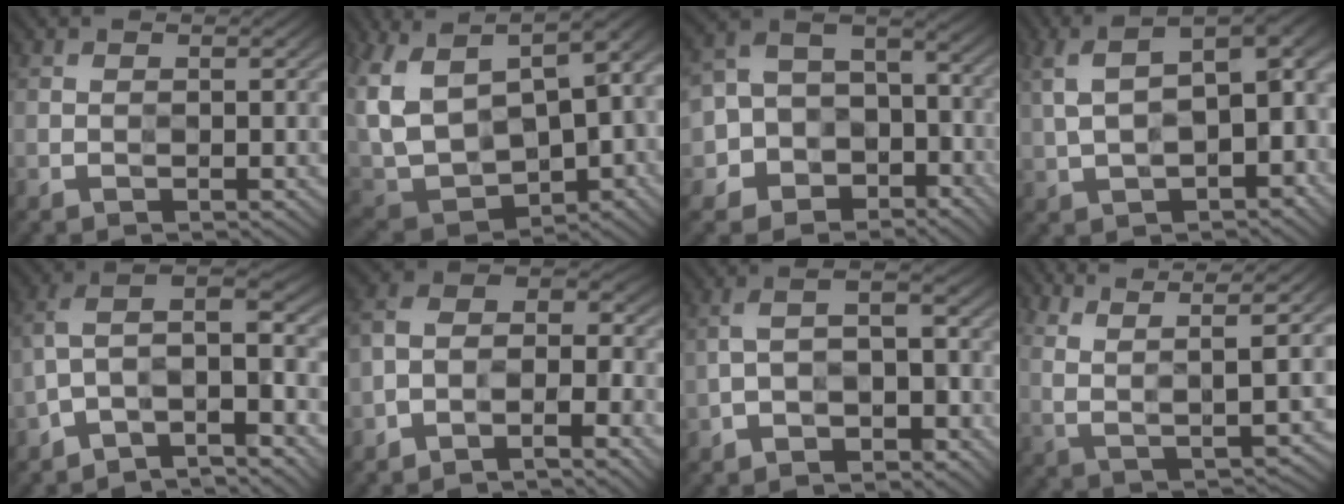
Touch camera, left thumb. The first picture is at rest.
{"total": 19.4, "force": [3.0, 12.5, 14.5], "torque": [-0.313, -0.006, 0.120]}
{"total": 11.0, "force": [-4.9, 8.8, 4.4], "torque": [-0.117, -0.034, -0.096]}
{"total": 12.6, "force": [1.1, 7.0, 10.5], "torque": [-0.188, -0.002, 0.035]}
{"total": 10.7, "force": [-5.1, 3.8, 8.7], "torque": [-0.154, 0.005, -0.089]}
{"total": 7.7, "force": [-4.6, 3.4, 5.1], "torque": [-0.088, -0.001, -0.099]}
{"total": 5.1, "force": [-2.8, 2.2, 3.6], "torque": [-0.063, 0.010, -0.057]}
{"total": 8.7, "force": [4.4, 1.8, 7.3], "torque": [-0.154, 0.004, 0.088]}